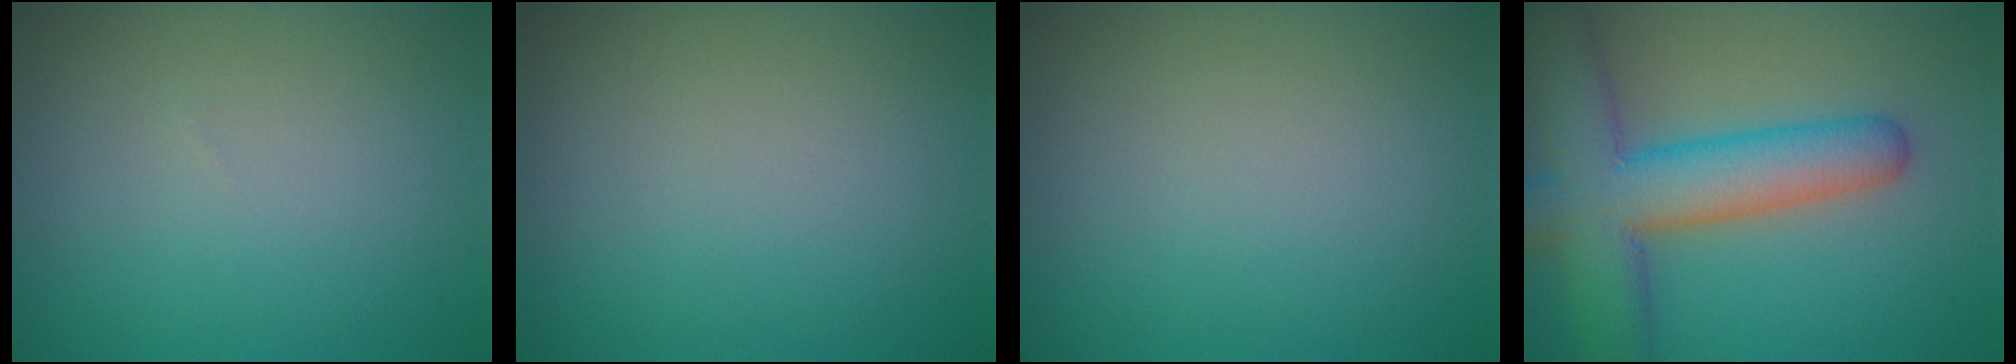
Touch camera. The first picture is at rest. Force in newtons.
{"total": 0.0}
{"total": 0.0}
{"total": 9.0, "press": 9.0, "slide": 0.3}